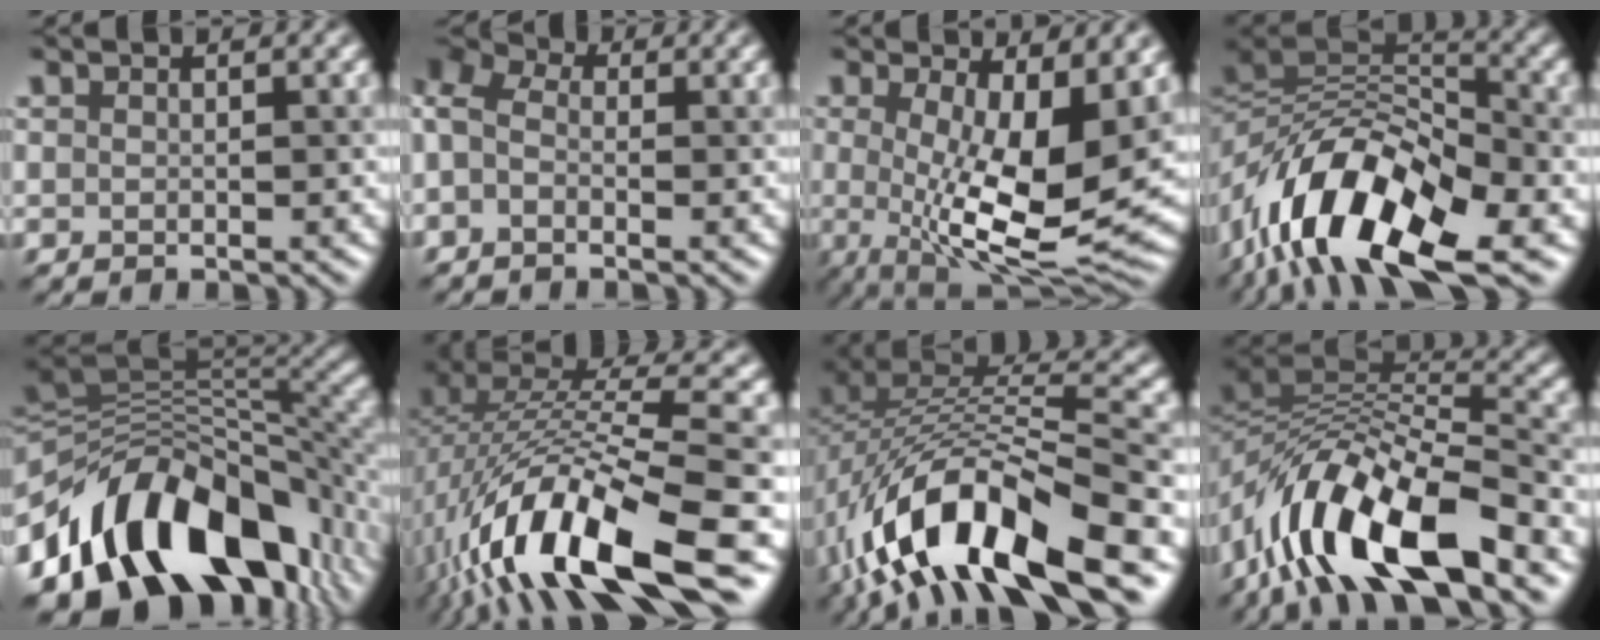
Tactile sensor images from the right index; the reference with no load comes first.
{"total": 5.5, "force": [0.3, 3.9, 3.8], "torque": [-0.097, 0.034, -0.012]}
{"total": 11.8, "force": [0.3, 4.9, 10.7], "torque": [-0.169, -0.022, 0.011]}
{"total": 14.1, "force": [-6.5, 6.2, 10.9], "torque": [-0.180, 0.018, -0.123]}
{"total": 13.6, "force": [-5.5, 8.3, 9.2], "torque": [-0.125, 0.027, -0.095]}
{"total": 14.9, "force": [-6.2, 4.6, 12.7], "torque": [-0.248, 0.015, -0.099]}
{"total": 14.1, "force": [-6.6, 5.8, 11.0], "torque": [-0.201, 0.009, -0.120]}
{"total": 12.8, "force": [-6.8, 4.6, 9.9], "torque": [-0.166, 0.019, -0.126]}